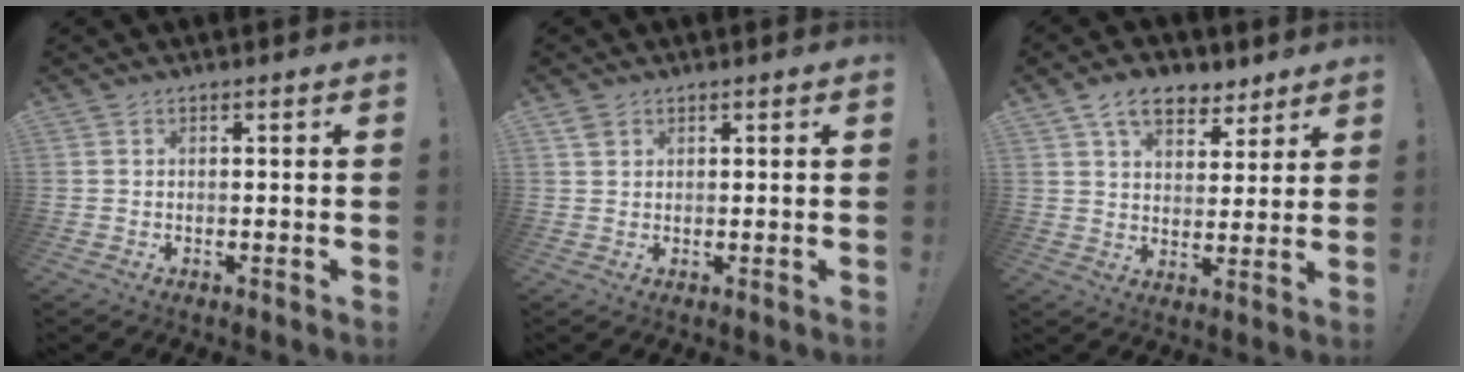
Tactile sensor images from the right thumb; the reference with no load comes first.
{"total": 2.0, "force": [1.4, 1.2, 0.8], "torque": [-0.015, 0.000, 0.027]}
{"total": 11.3, "force": [7.0, 6.8, 5.7], "torque": [-0.090, -0.028, 0.134]}